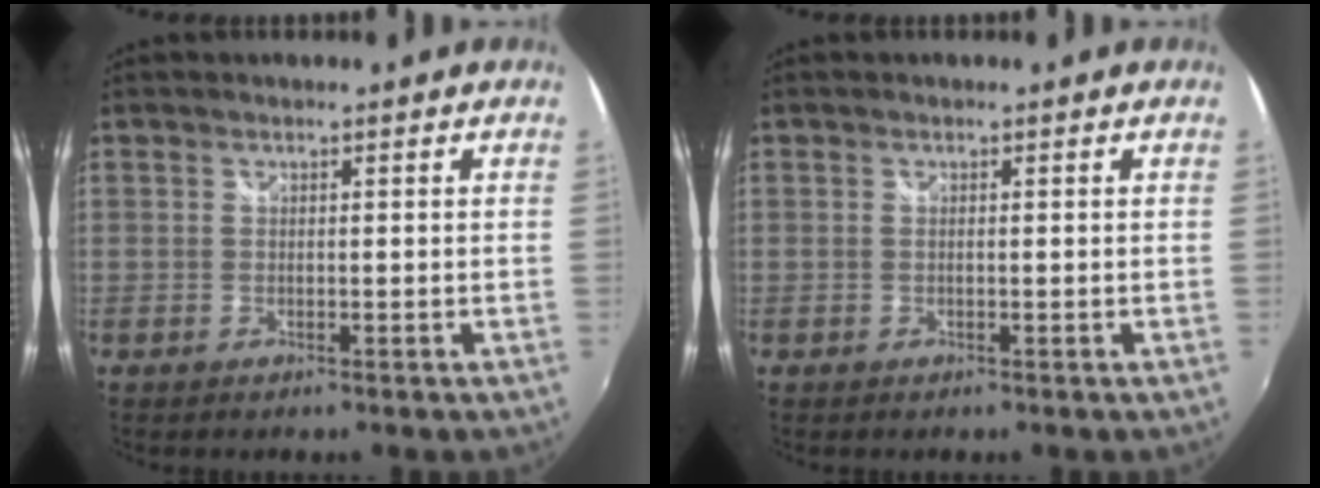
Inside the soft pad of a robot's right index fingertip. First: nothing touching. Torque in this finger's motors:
{"motor_torque": [-0.18, 0.08, -0.04, -0.01]}